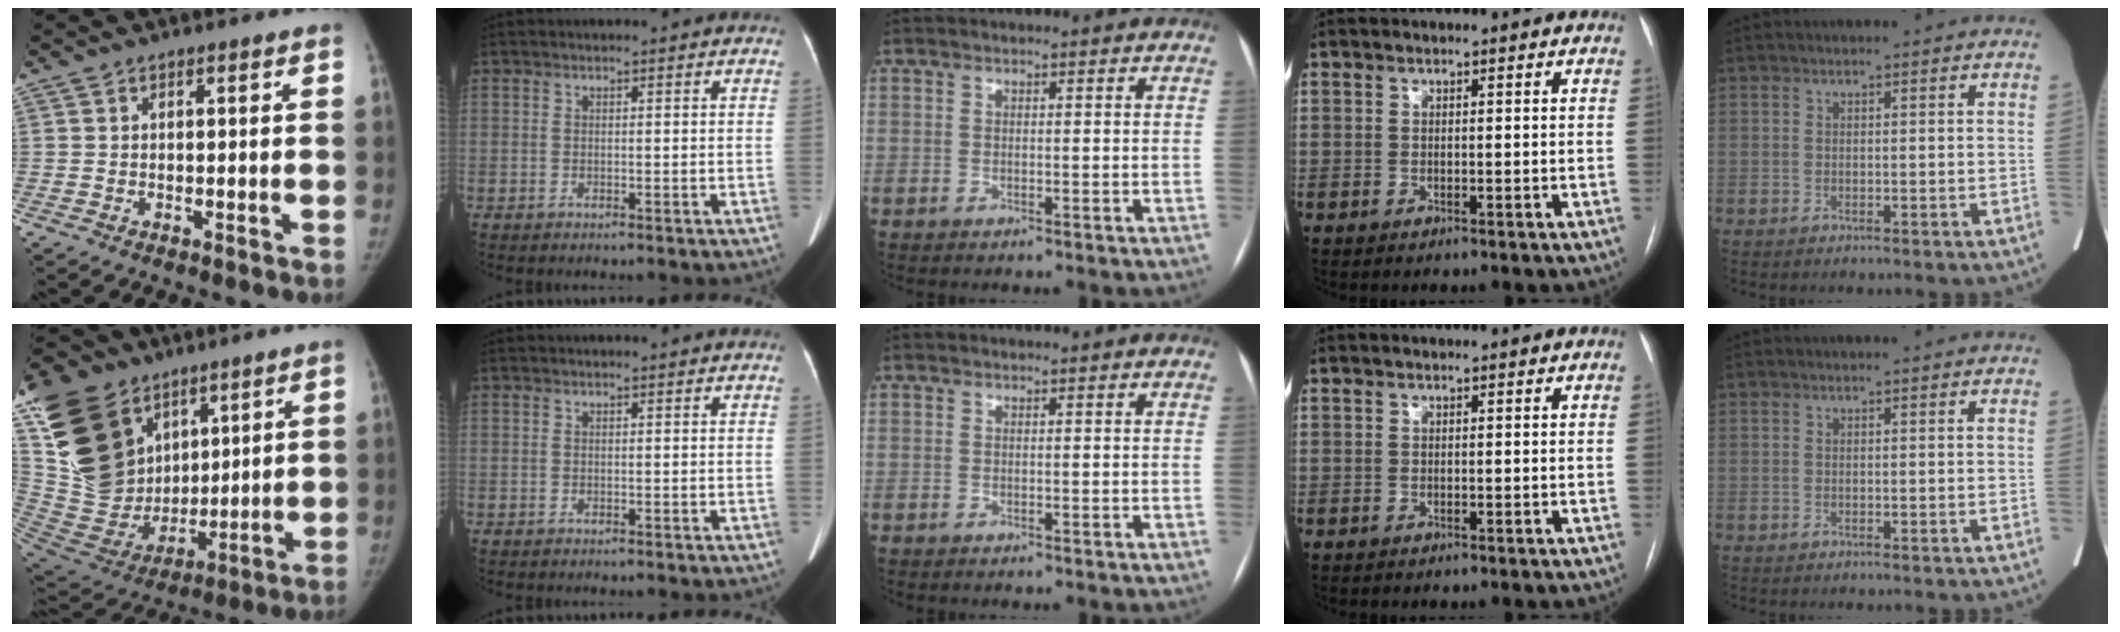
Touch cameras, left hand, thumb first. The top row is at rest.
{"thumb": {"total": 26.3, "force": [12.8, 18.2, 13.9], "torque": [-0.276, -0.009, 0.255]}}